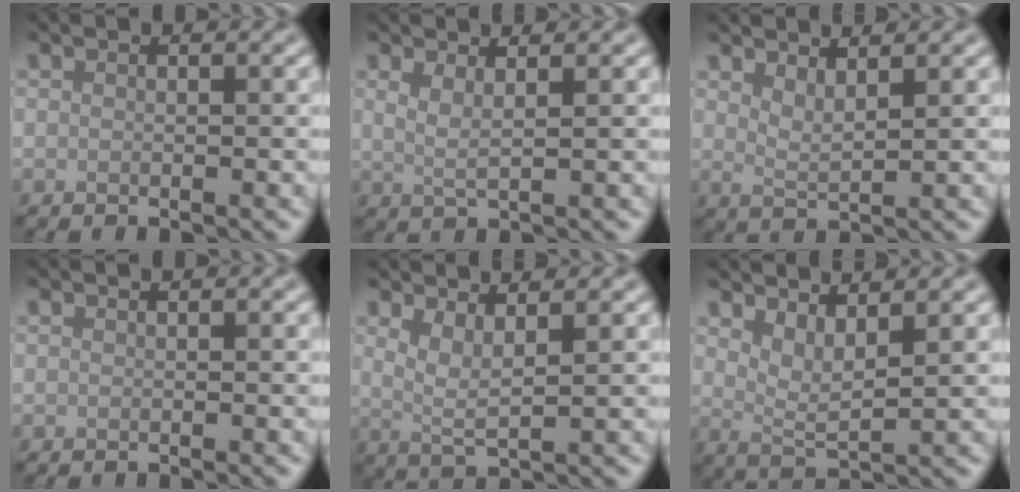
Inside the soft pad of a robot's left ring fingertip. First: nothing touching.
{"total": 2.1, "force": [1.1, 0.7, 1.7], "torque": [-0.025, -0.005, 0.018]}
{"total": 2.1, "force": [1.5, 0.5, 1.4], "torque": [-0.022, -0.006, 0.028]}
{"total": 0.0}
{"total": 3.0, "force": [1.5, 0.8, 2.5], "torque": [-0.045, -0.006, 0.028]}
{"total": 3.0, "force": [1.8, 0.9, 2.3], "torque": [-0.044, -0.011, 0.036]}